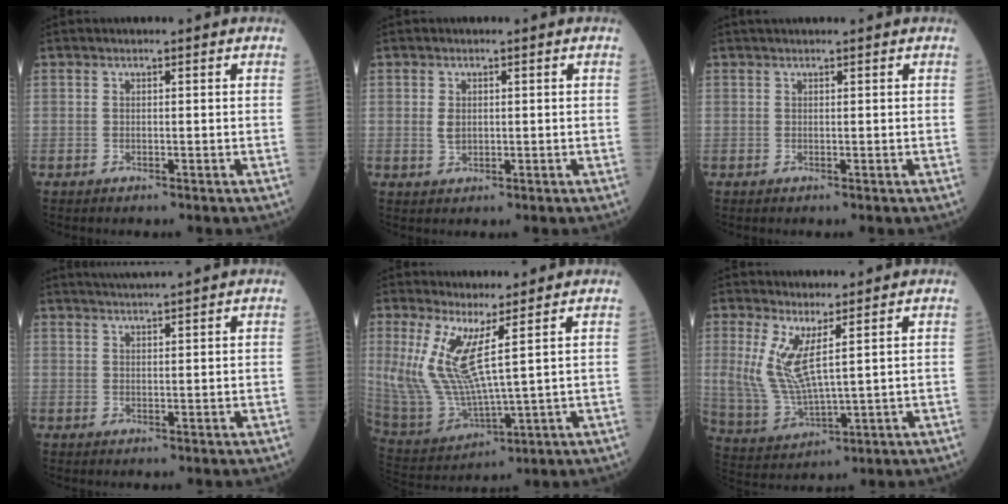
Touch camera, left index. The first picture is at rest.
{"total": 1.5, "force": [0.2, 1.0, 1.1], "torque": [-0.022, 0.001, 0.014]}
{"total": 2.6, "force": [2.4, -0.2, 1.1], "torque": [-0.010, 0.025, 0.037]}
{"total": 3.8, "force": [3.4, -1.0, 1.4], "torque": [-0.019, 0.019, 0.060]}
{"total": 10.2, "force": [3.6, 1.5, 9.4], "torque": [-0.222, -0.014, 0.092]}
{"total": 7.8, "force": [2.7, 1.6, 7.2], "torque": [-0.172, -0.009, 0.073]}